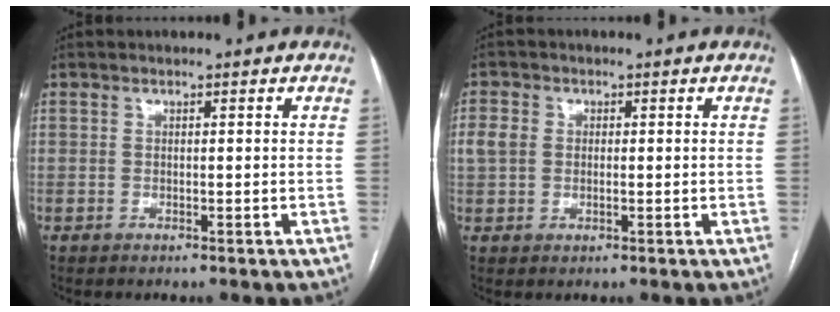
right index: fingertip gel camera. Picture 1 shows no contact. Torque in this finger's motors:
{"motor_torque": [0.40, 0.25, 0.24, 0.04]}